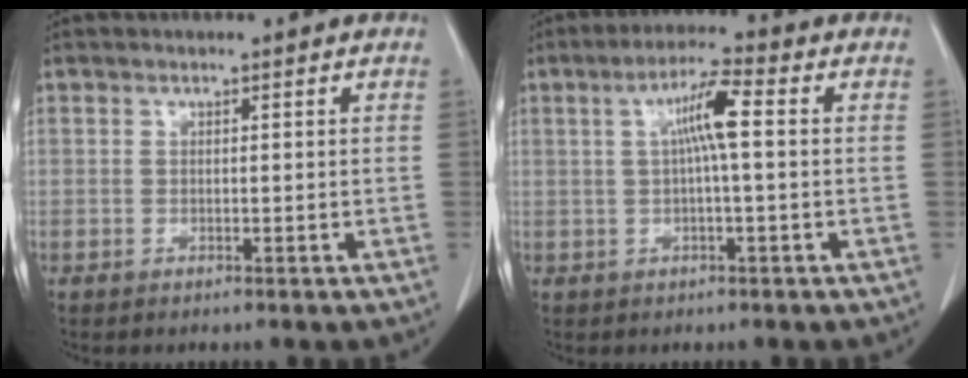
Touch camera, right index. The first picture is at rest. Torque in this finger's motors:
{"motor_torque": [0.80, 0.19, 0.39, 0.13]}